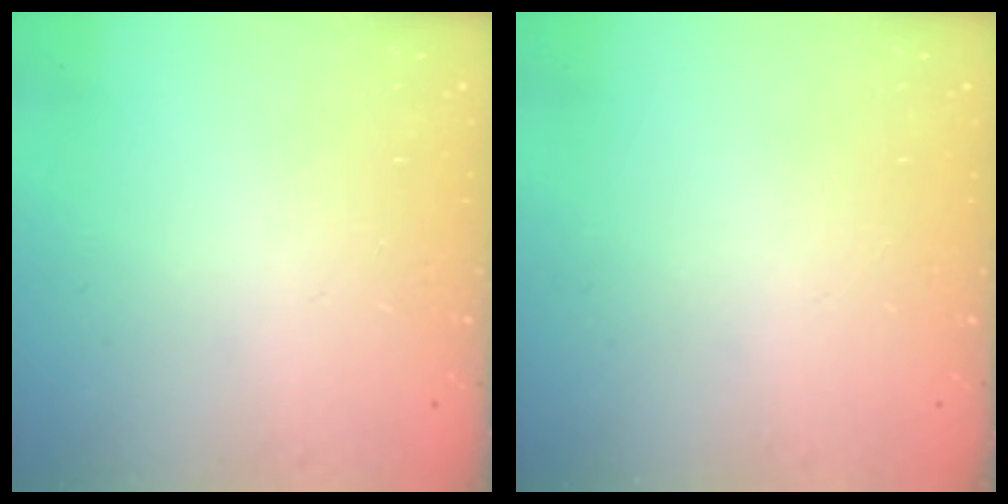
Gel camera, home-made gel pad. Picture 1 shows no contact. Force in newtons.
{"total": 0.0}